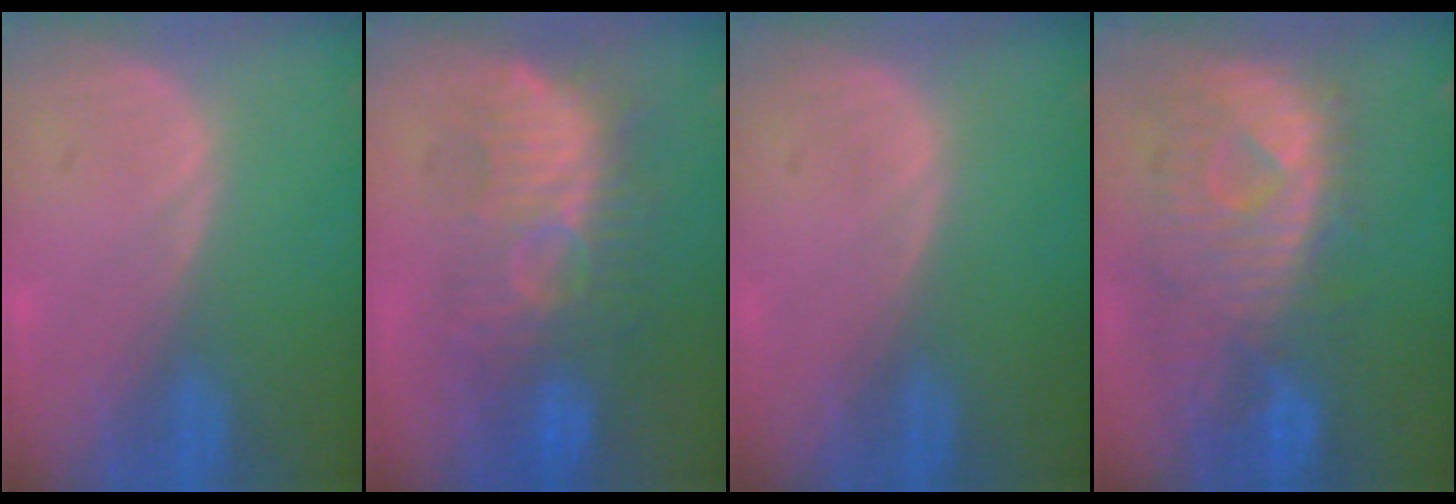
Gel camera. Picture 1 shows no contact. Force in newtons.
{"total": 9.5, "press": 9.2, "slide": 2.1}
{"total": 0.0}
{"total": 11.3, "press": 9.8, "slide": 5.6}